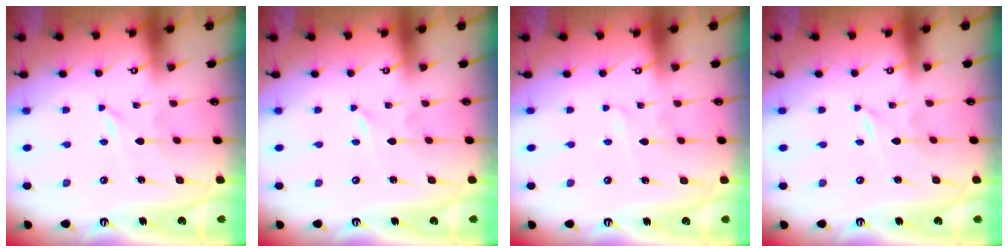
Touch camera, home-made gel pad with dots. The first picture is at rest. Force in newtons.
{"total": 0.0}
{"total": 0.9, "press": 0.9, "slide": 0.1}
{"total": 0.0}